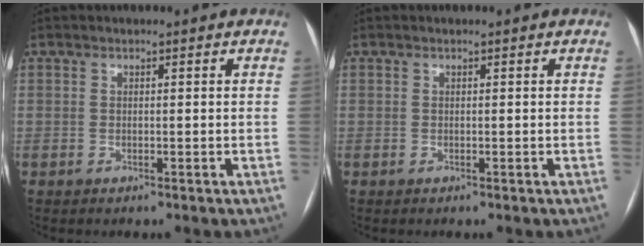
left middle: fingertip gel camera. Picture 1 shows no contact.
{"total": 0.0}